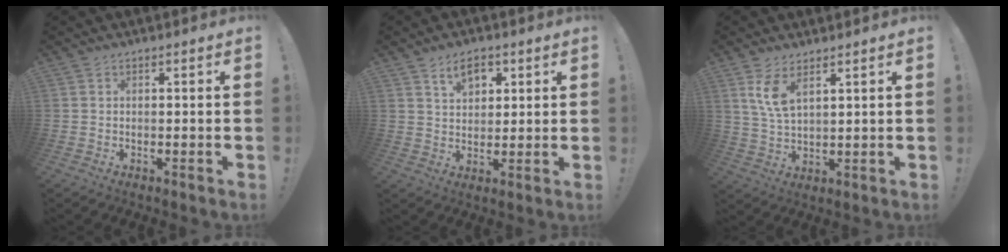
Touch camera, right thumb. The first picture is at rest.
{"total": 7.1, "force": [3.7, 4.7, 3.8], "torque": [-0.055, -0.005, 0.066]}
{"total": 6.7, "force": [4.0, 2.6, 4.7], "torque": [-0.091, -0.017, 0.074]}